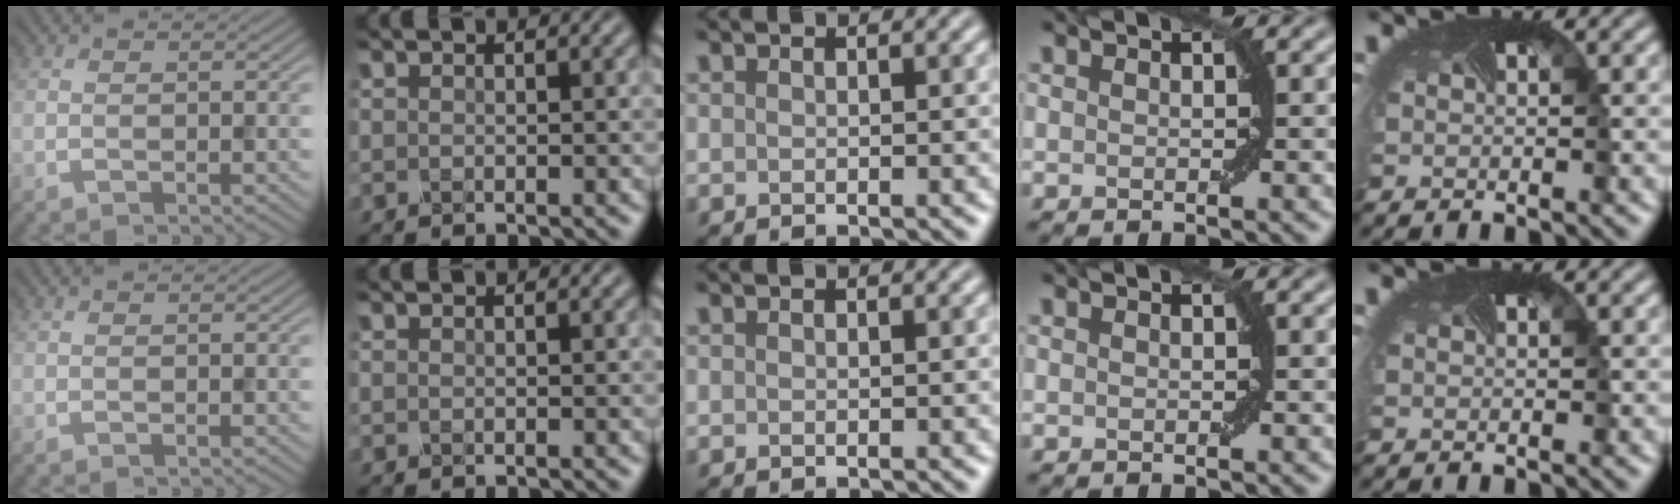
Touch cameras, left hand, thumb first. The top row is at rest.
{}